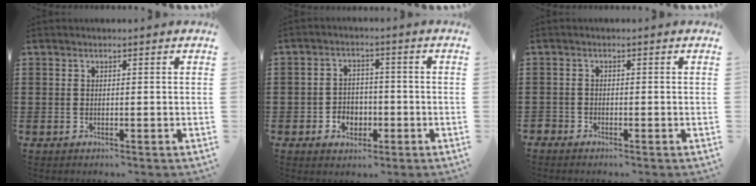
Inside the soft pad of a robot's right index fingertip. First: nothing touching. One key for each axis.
{"total": 3.4, "fx": -1.4, "fy": 2.8, "fz": 1.3, "tx": -0.023, "ty": 0.004, "tz": -0.033}
{"total": 0.9, "fx": -0.8, "fy": 0.4, "fz": 0.0, "tx": -0.002, "ty": 0.003, "tz": -0.019}